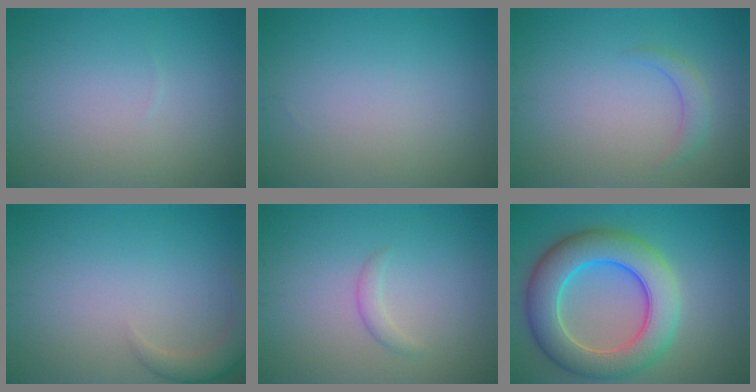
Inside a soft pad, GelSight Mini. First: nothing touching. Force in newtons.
{"total": 0.0}
{"total": 1.5, "press": 1.5, "slide": 0.1}
{"total": 2.3, "press": 2.3, "slide": 0.2}
{"total": 1.1, "press": 1.1, "slide": 0.1}
{"total": 9.3, "press": 9.3, "slide": 0.3}